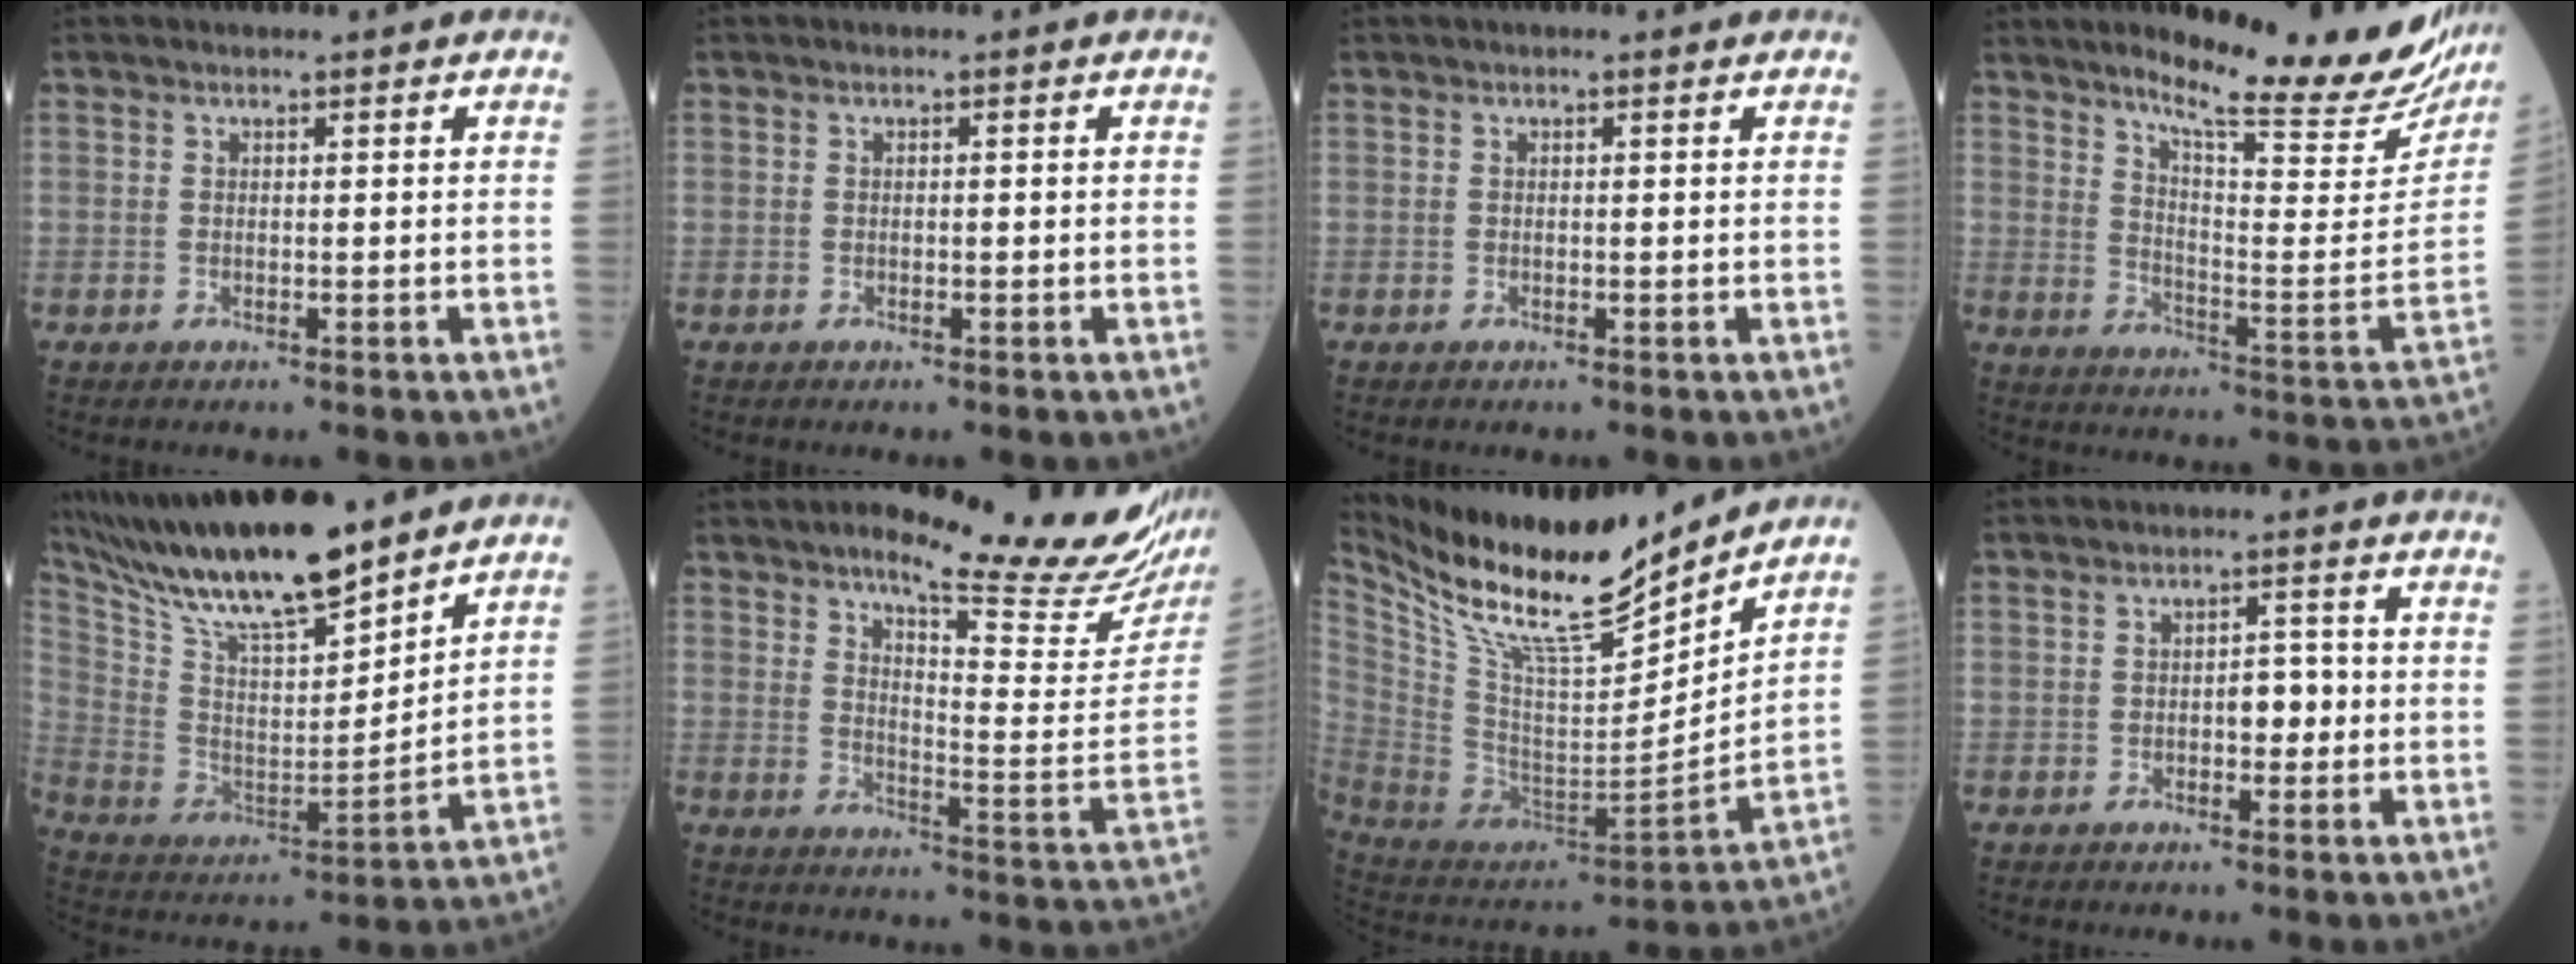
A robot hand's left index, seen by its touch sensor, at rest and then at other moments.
{"total": 0.0}
{"total": 0.0}
{"total": 22.9, "force": [19.9, 2.5, 11.0], "torque": [-0.160, -0.084, 0.254]}
{"total": 20.1, "force": [16.8, 2.7, 10.8], "torque": [-0.204, 0.005, 0.311]}
{"total": 22.9, "force": [18.1, 2.9, 13.7], "torque": [-0.185, -0.056, 0.222]}
{"total": 20.8, "force": [17.3, 2.9, 11.1], "torque": [-0.208, -0.027, 0.314]}
{"total": 2.9, "force": [-0.7, 1.4, 2.4], "torque": [-0.029, 0.006, -0.013]}